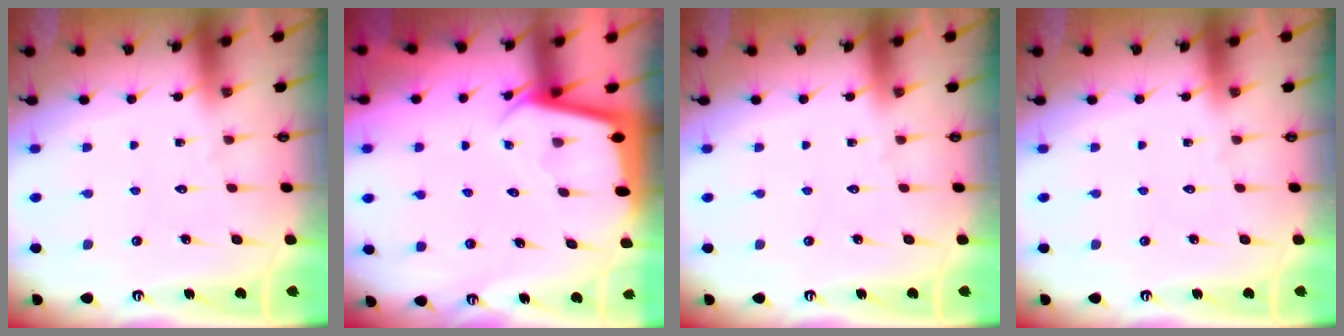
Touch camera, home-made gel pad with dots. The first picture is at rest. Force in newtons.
{"total": 2.5, "press": 2.5, "slide": 0.1}
{"total": 0.0}
{"total": 0.0}